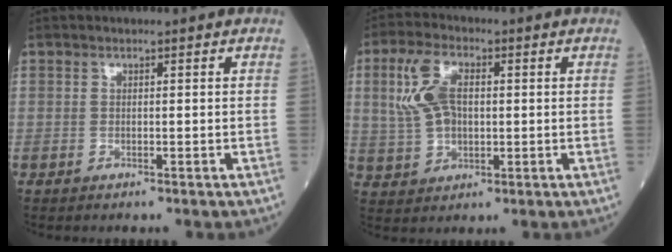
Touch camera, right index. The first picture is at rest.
{"total": 8.1, "force": [1.5, 4.5, 6.6], "torque": [-0.156, 0.020, 0.033]}